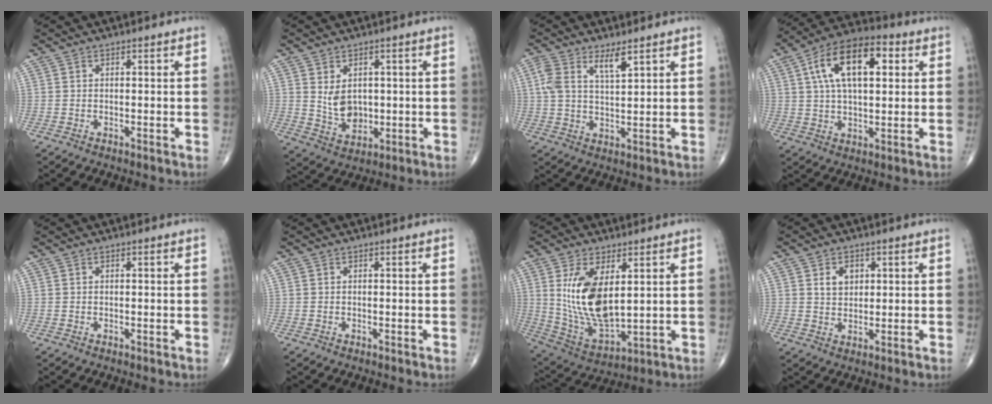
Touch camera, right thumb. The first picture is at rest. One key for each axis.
{"total": 6.4, "fx": 1.0, "fy": 4.6, "fz": 4.3, "tx": -0.057, "ty": -0.014, "tz": 0.034}
{"total": 6.2, "fx": 3.2, "fy": 2.0, "fz": 4.9, "tx": -0.099, "ty": -0.007, "tz": 0.067}
{"total": 16.2, "fx": 4.7, "fy": 8.0, "fz": 13.3, "tx": -0.216, "ty": 0.016, "tz": 0.073}
{"total": 0.0}
{"total": 0.0}
{"total": 14.8, "fx": 3.4, "fy": 7.2, "fz": 12.5, "tx": -0.233, "ty": -0.023, "tz": 0.085}
{"total": 4.1, "fx": 1.5, "fy": 3.0, "fz": 2.4, "tx": -0.023, "ty": -0.008, "tz": 0.026}